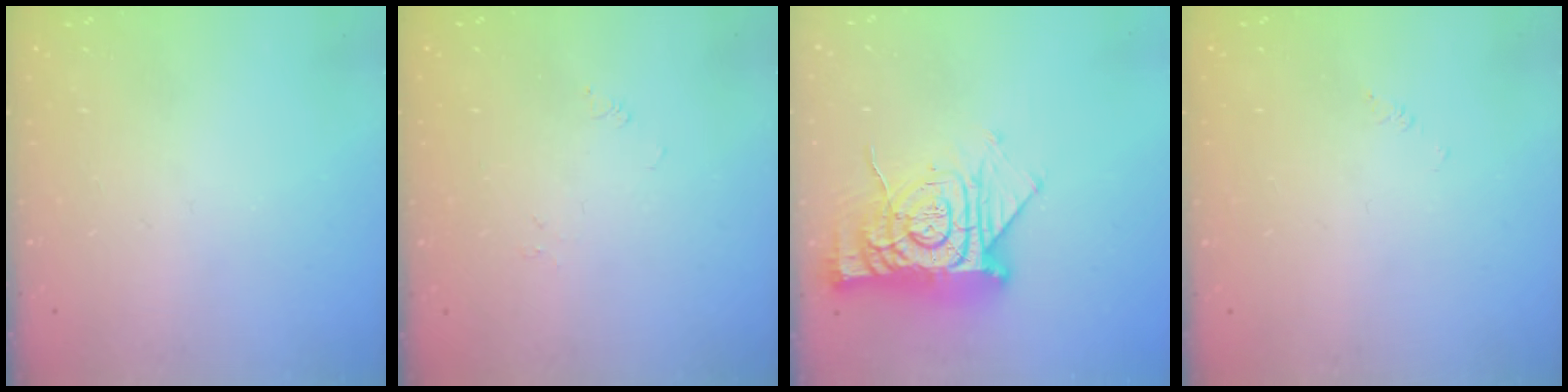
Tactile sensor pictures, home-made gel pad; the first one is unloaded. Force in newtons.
{"total": 0.0}
{"total": 15.5, "press": 15.5, "slide": 1.4}
{"total": 1.7, "press": 1.7, "slide": 0.3}